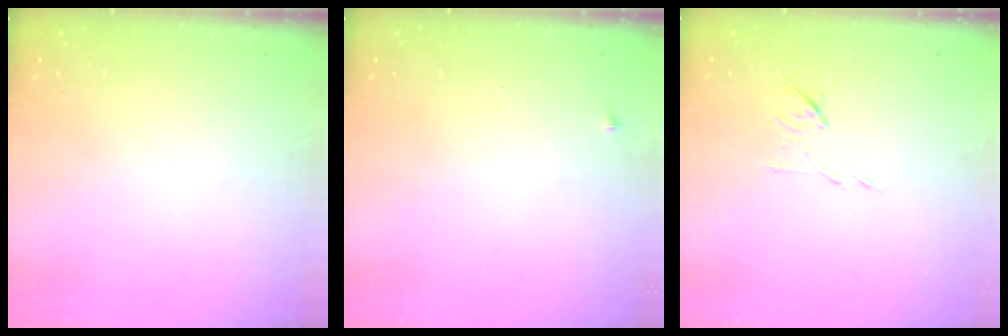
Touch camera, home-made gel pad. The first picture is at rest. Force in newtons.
{"total": 2.5, "press": 2.4, "slide": 0.4}
{"total": 4.8, "press": 4.7, "slide": 1.0}